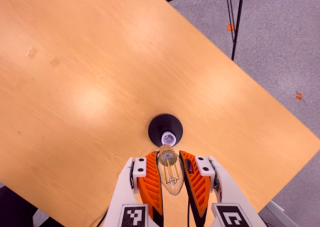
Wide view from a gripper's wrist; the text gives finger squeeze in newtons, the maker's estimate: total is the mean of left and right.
{"total": 20.4, "left": 22.2, "right": 18.6}